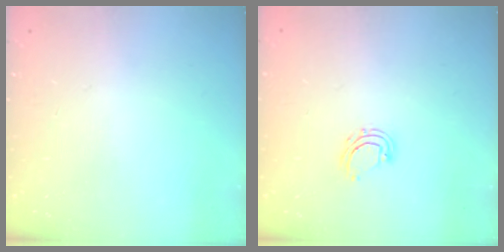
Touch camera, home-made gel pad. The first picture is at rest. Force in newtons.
{"total": 5.7, "press": 5.7, "slide": 0.6}